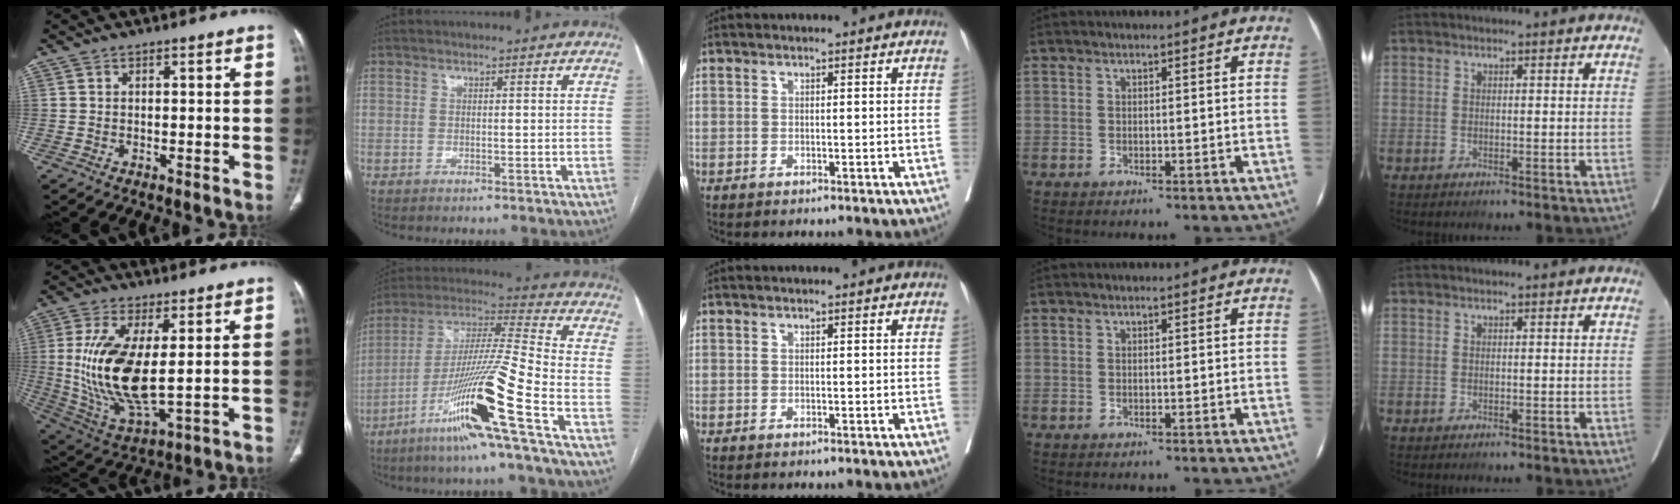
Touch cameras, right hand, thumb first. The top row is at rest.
{"thumb": {"total": 16.5, "force": [1.3, 6.5, 15.1], "torque": [-0.313, -0.024, 0.037]}, "index": {"total": 18.3, "force": [-9.0, -1.9, 15.9], "torque": [-0.320, -0.030, -0.171]}}